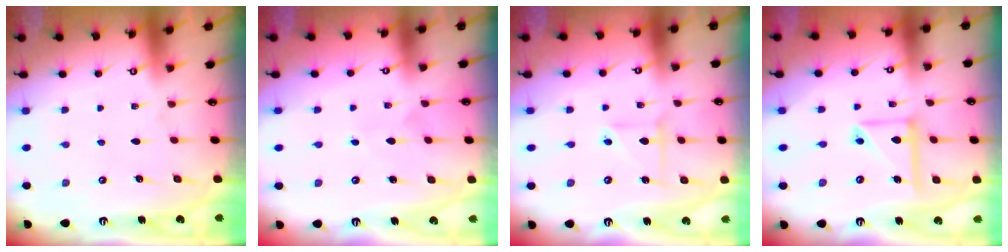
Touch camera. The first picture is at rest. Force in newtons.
{"total": 3.8, "press": 3.8, "slide": 0.3}
{"total": 4.2, "press": 4.1, "slide": 0.5}
{"total": 11.6, "press": 11.5, "slide": 1.2}